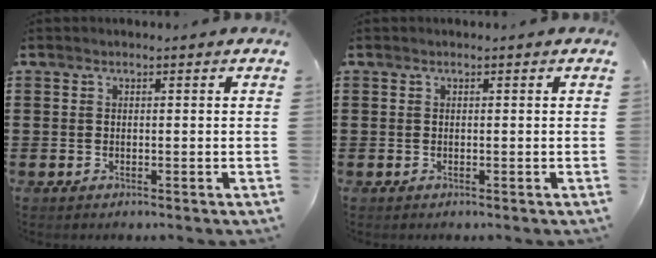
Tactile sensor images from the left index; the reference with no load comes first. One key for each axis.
{"total": 0.0}